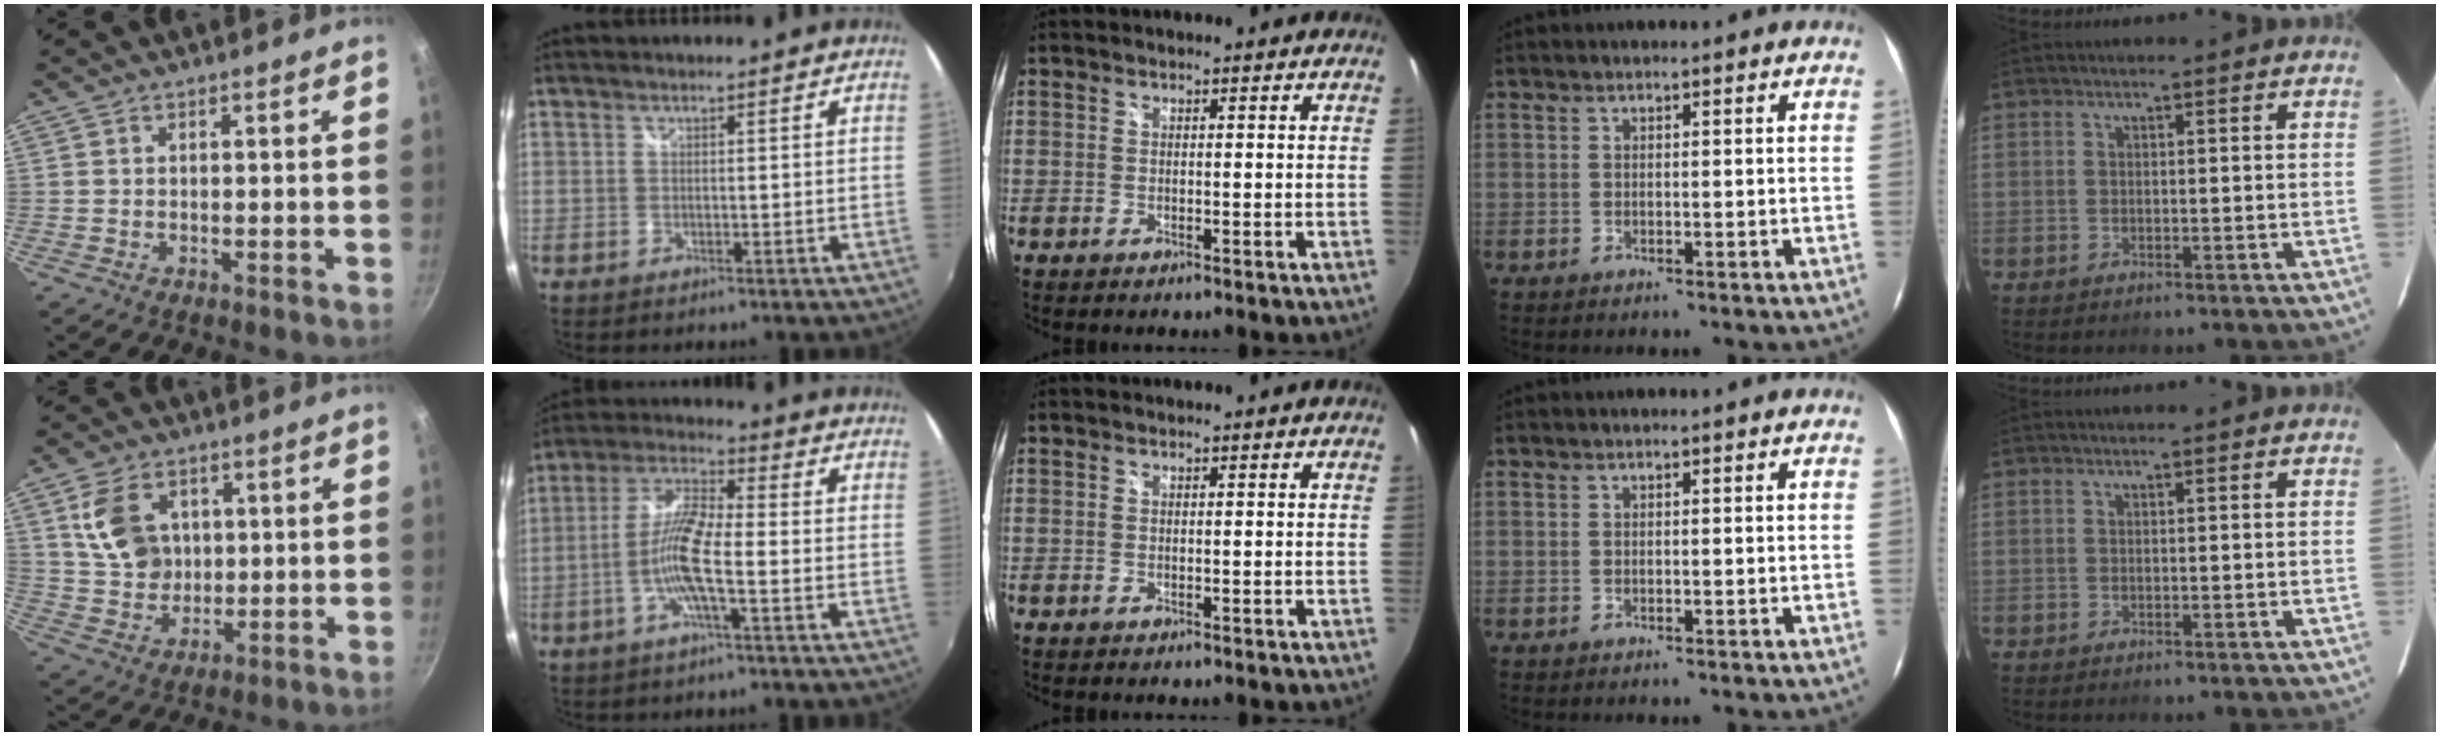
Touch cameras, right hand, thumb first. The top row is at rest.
{"thumb": {"total": 11.1, "force": [3.1, 8.5, 6.5], "torque": [-0.098, -0.015, 0.063]}, "index": {"total": 8.9, "force": [-2.6, 1.2, 8.4], "torque": [-0.181, 0.008, -0.051]}}